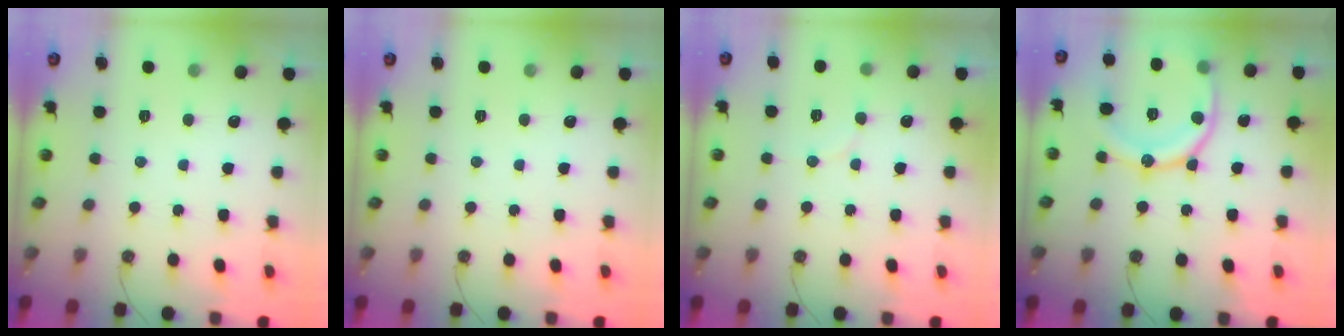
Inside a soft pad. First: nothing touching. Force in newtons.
{"total": 0.0}
{"total": 6.1, "press": 6.1, "slide": 0.5}
{"total": 17.4, "press": 17.3, "slide": 2.0}